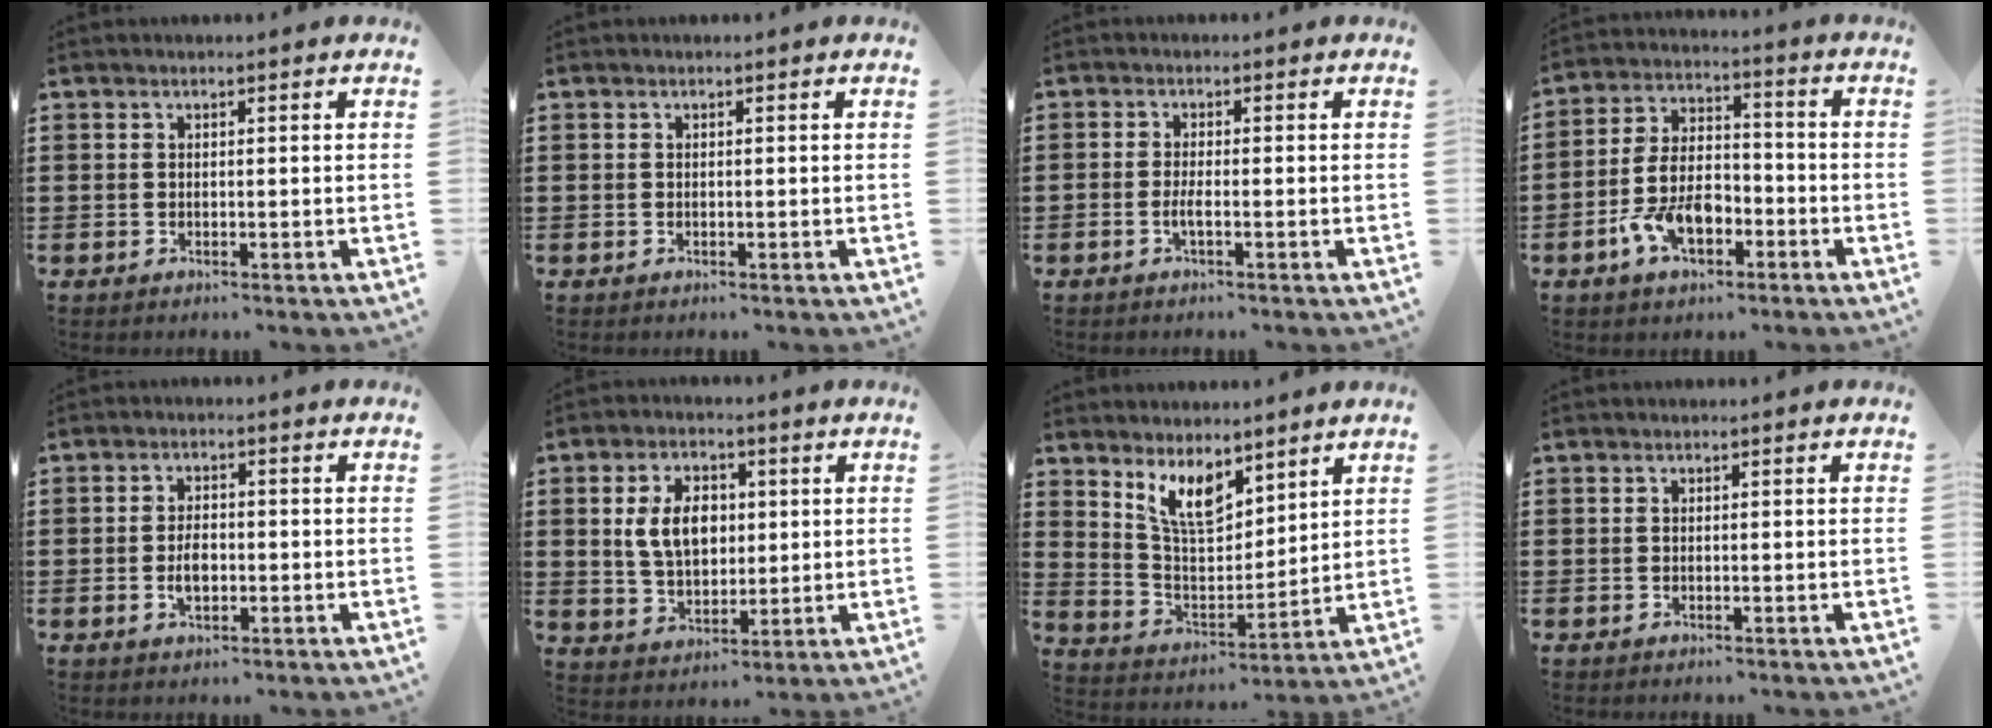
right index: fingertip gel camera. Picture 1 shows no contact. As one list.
[{"total": 0.0}, {"total": 1.9, "force": [-1.0, 0.3, 1.7], "torque": [-0.038, -0.004, -0.019]}, {"total": 8.9, "force": [-3.9, 5.1, 6.1], "torque": [-0.142, 0.010, -0.077]}, {"total": 3.4, "force": [-0.6, 1.9, 2.7], "torque": [-0.050, 0.003, -0.011]}, {"total": 7.8, "force": [1.4, 5.2, 5.6], "torque": [-0.128, 0.011, 0.018]}, {"total": 7.9, "force": [6.1, 3.1, 4.1], "torque": [-0.102, -0.022, 0.113]}, {"total": 0.0}]